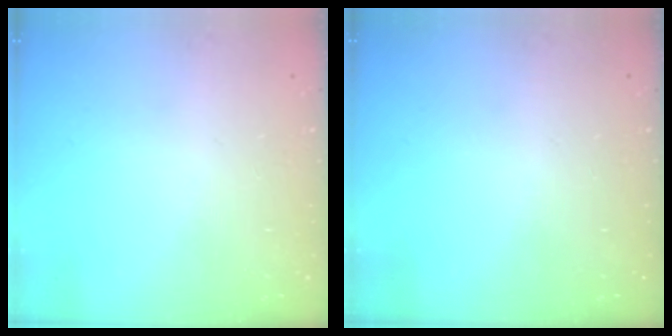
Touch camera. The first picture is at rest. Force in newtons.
{"total": 0.0}